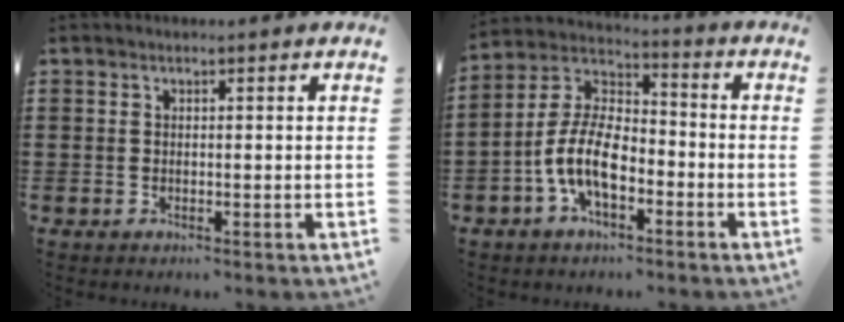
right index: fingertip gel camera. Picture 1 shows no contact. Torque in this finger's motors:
{"motor_torque": [2.14, 0.00, 0.73, 0.21]}